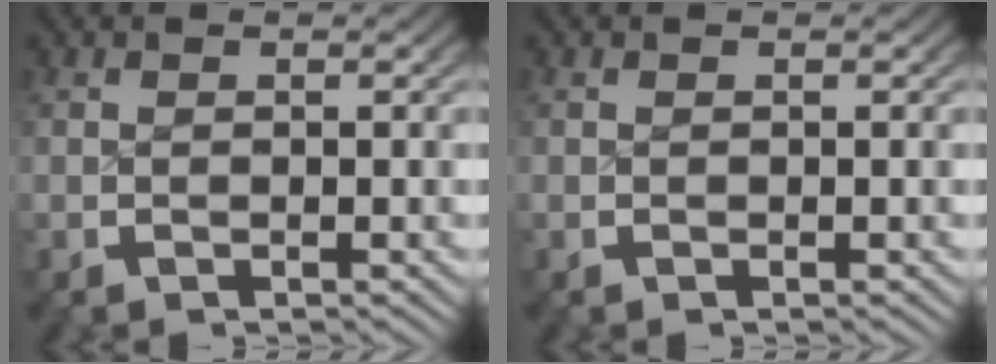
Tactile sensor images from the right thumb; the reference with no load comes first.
{"total": 0.0}